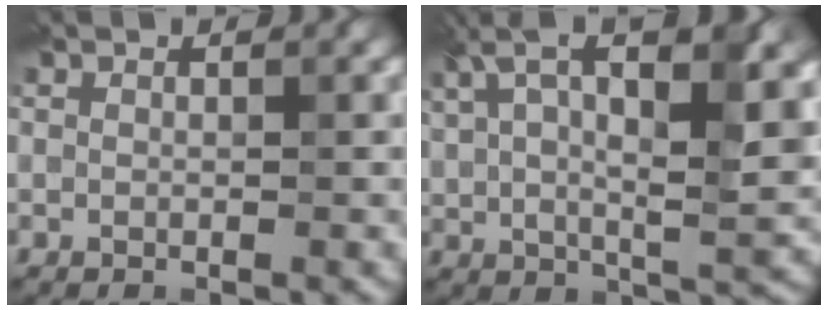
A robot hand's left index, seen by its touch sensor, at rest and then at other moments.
{"total": 12.0, "force": [5.4, 4.2, 9.9], "torque": [-0.174, 0.012, 0.089]}